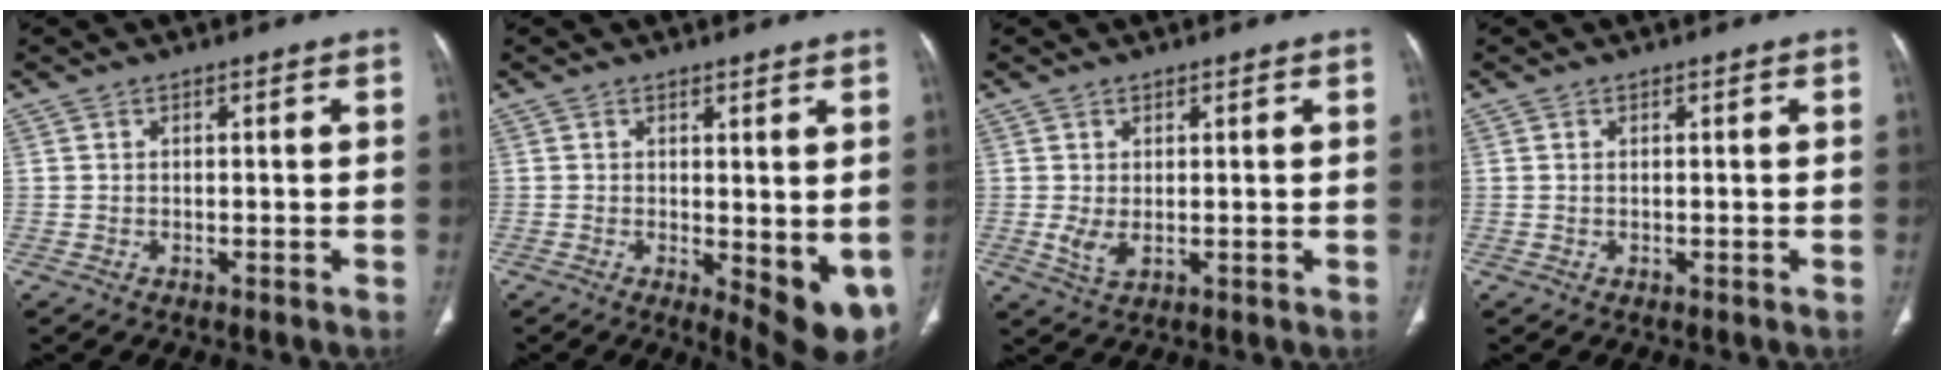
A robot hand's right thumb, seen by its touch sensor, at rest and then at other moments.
{"total": 8.6, "force": [-0.9, 3.1, 8.0], "torque": [-0.096, -0.022, -0.002]}
{"total": 2.8, "force": [0.1, 1.3, 2.5], "torque": [-0.051, -0.010, 0.010]}
{"total": 0.0}